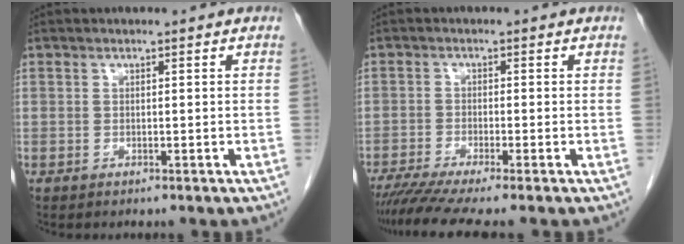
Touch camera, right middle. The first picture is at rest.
{"total": 7.1, "force": [-5.8, -0.7, 4.0], "torque": [-0.062, -0.017, -0.097]}